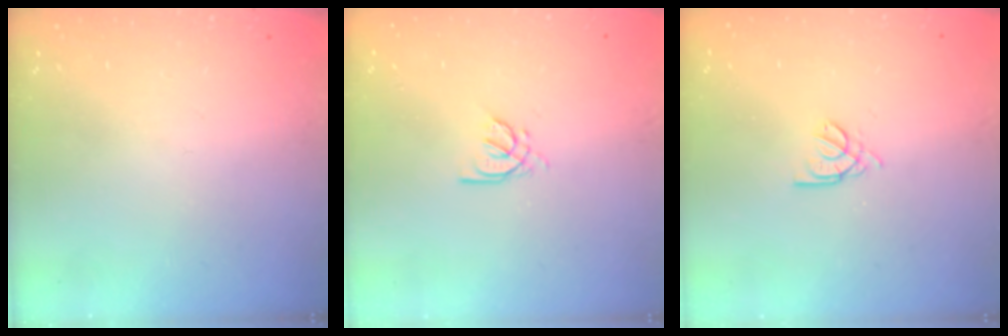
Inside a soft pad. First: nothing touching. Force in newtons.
{"total": 2.1, "press": 2.0, "slide": 0.6}
{"total": 2.2, "press": 2.1, "slide": 0.6}